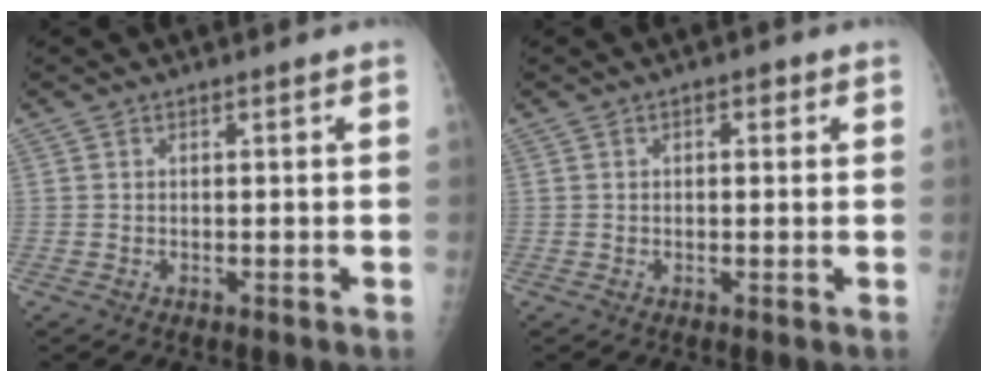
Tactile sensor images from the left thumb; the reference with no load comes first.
{"total": 2.3, "force": [0.8, 1.5, 1.6], "torque": [-0.007, 0.003, 0.007]}